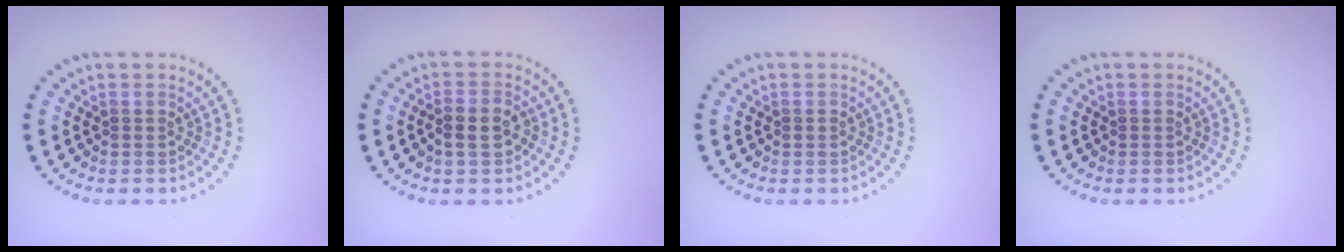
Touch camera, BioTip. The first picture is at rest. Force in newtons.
{"total": 1.9, "press": 1.8, "slide": 0.6}
{"total": 0.5, "press": 0.4, "slide": 0.3}
{"total": 0.0}